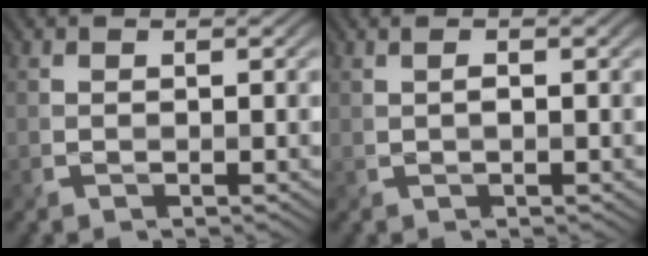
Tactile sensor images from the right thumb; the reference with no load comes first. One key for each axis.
{"total": 1.5, "fx": 0.2, "fy": 0.4, "fz": 1.4, "tx": -0.028, "ty": 0.003, "tz": 0.004}